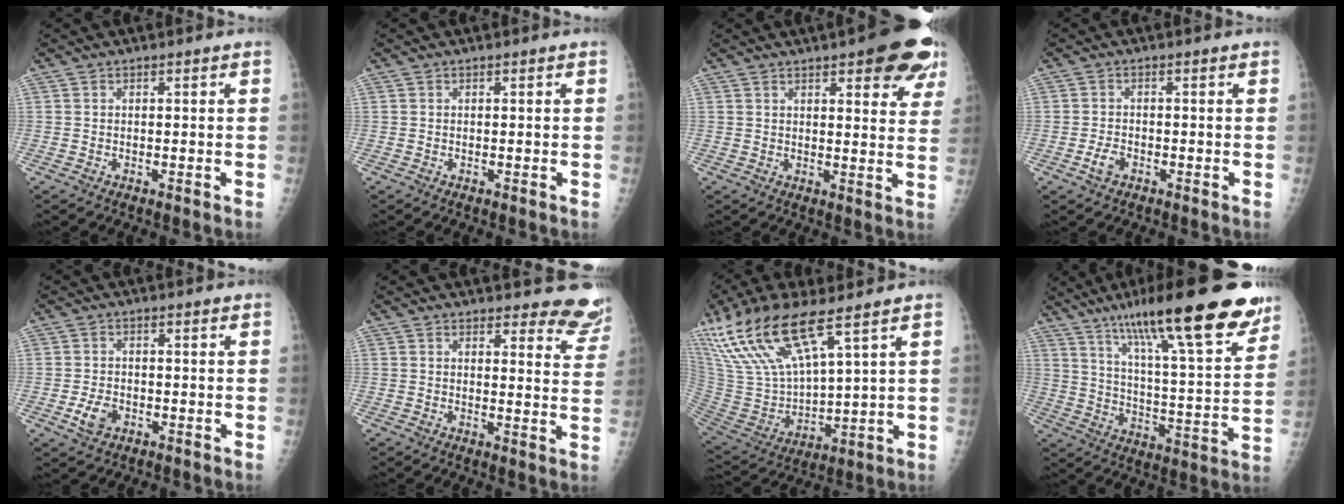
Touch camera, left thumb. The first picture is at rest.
{"total": 0.0}
{"total": 13.7, "force": [7.9, 4.2, 10.3], "torque": [-0.093, -0.031, 0.090]}
{"total": 2.5, "force": [-1.3, 1.5, 1.5], "torque": [-0.031, 0.004, -0.023]}
{"total": 3.7, "force": [-1.4, 2.6, 2.3], "torque": [-0.041, 0.001, -0.024]}
{"total": 8.9, "force": [8.5, 2.3, 1.0], "torque": [0.032, -0.072, 0.069]}
{"total": 20.8, "force": [12.9, 6.2, 15.1], "torque": [-0.328, -0.033, 0.262]}
{"total": 25.5, "force": [16.9, 4.9, 18.5], "torque": [-0.263, -0.052, 0.266]}